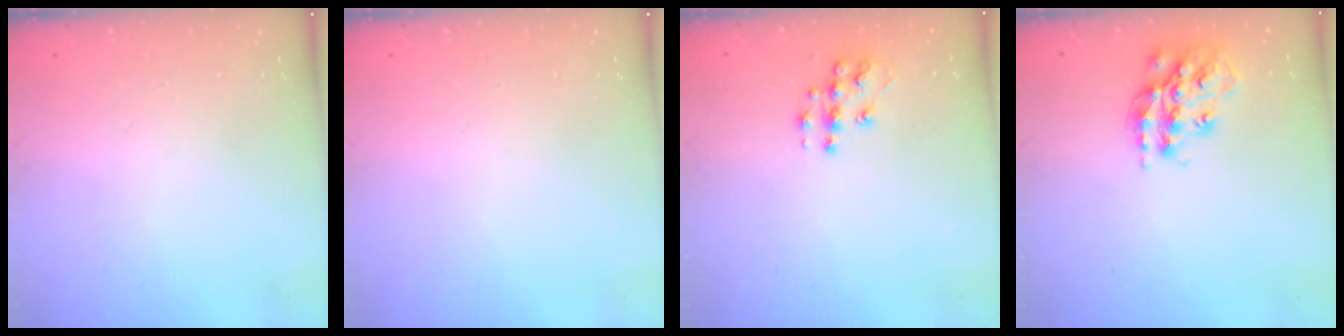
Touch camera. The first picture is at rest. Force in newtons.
{"total": 0.0}
{"total": 9.4, "press": 9.4, "slide": 0.5}
{"total": 16.1, "press": 16.1, "slide": 1.2}